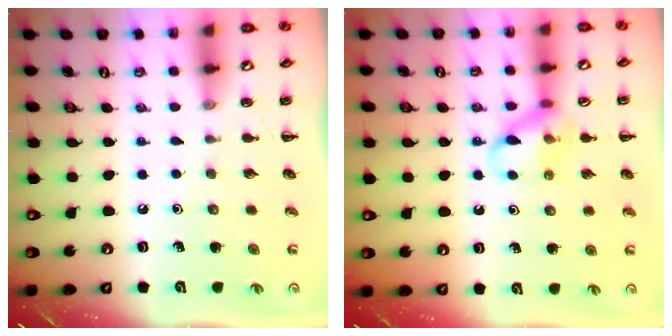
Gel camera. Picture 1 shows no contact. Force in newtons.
{"total": 11.4, "press": 11.3, "slide": 1.6}